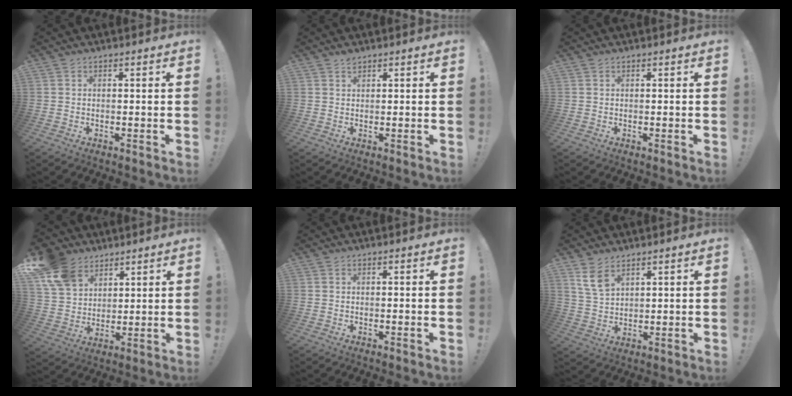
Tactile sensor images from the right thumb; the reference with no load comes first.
{"total": 1.3, "force": [1.1, 0.4, 0.5], "torque": [-0.004, -0.004, 0.020]}
{"total": 0.0}
{"total": 13.4, "force": [8.2, 9.2, 5.2], "torque": [-0.094, -0.046, 0.164]}
{"total": 0.0}
{"total": 7.1, "force": [4.5, 3.8, 3.8], "torque": [-0.067, -0.020, 0.088]}